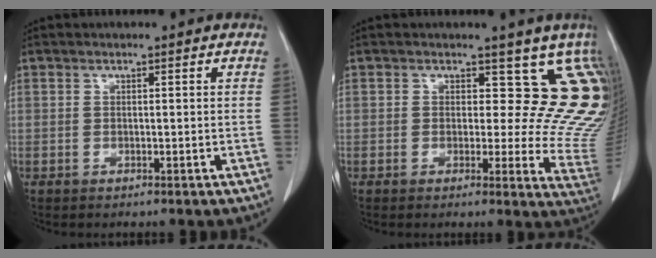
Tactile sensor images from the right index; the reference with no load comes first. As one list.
[{"total": 10.6, "force": [7.7, 5.1, 5.2], "torque": [-0.033, -0.026, 0.051]}]